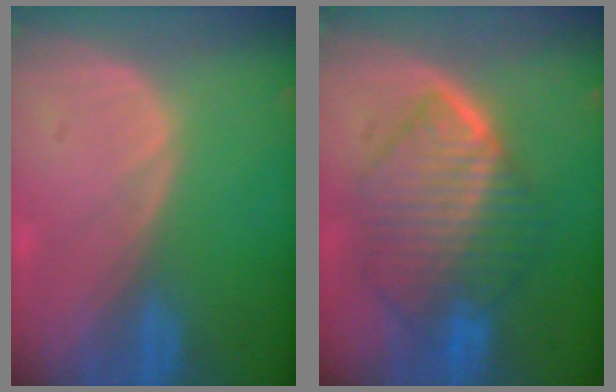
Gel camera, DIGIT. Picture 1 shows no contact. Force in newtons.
{"total": 10.5, "press": 10.4, "slide": 1.0}